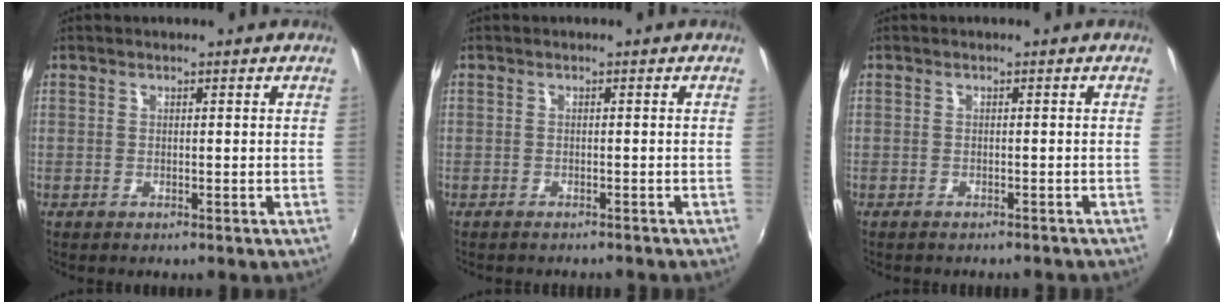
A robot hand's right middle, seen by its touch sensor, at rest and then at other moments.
{"total": 1.9, "force": [-1.7, 0.9, 0.3], "torque": [-0.009, 0.002, -0.023]}
{"total": 3.0, "force": [-2.7, 0.9, 0.9], "torque": [-0.021, -0.008, -0.034]}